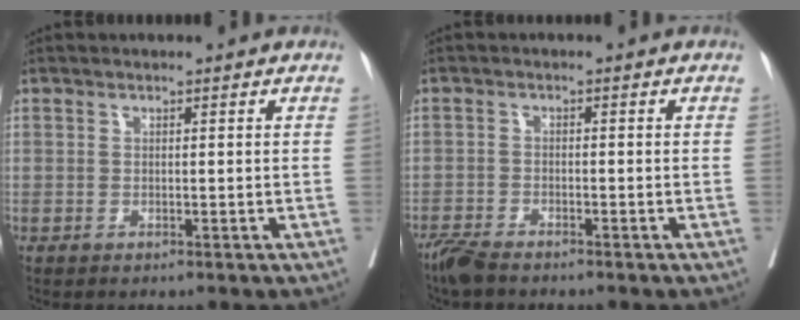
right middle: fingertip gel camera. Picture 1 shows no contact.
{"total": 3.4, "force": [-2.9, 0.5, 1.6], "torque": [-0.032, -0.008, -0.056]}